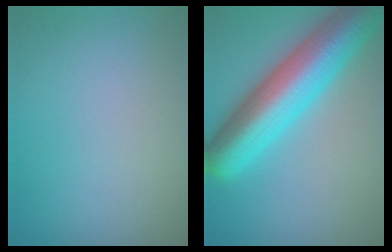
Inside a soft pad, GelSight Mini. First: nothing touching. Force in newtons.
{"total": 10.2, "press": 10.2, "slide": 0.4}